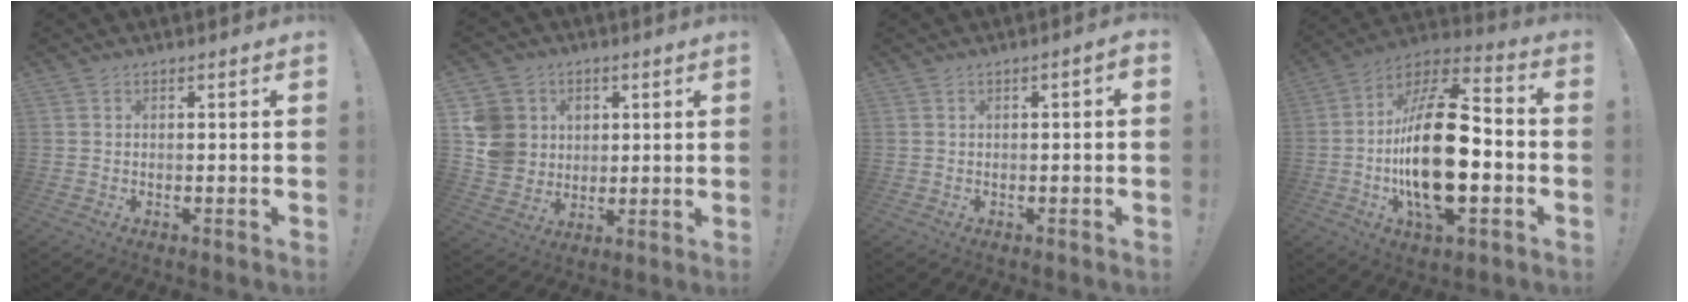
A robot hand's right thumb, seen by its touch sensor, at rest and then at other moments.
{"total": 12.0, "force": [2.8, 11.1, 3.8], "torque": [-0.068, -0.012, 0.061]}
{"total": 1.2, "force": [-0.3, 0.0, 1.2], "torque": [-0.019, 0.002, -0.006]}
{"total": 25.9, "force": [-4.0, 11.6, 22.8], "torque": [-0.437, 0.022, -0.066]}